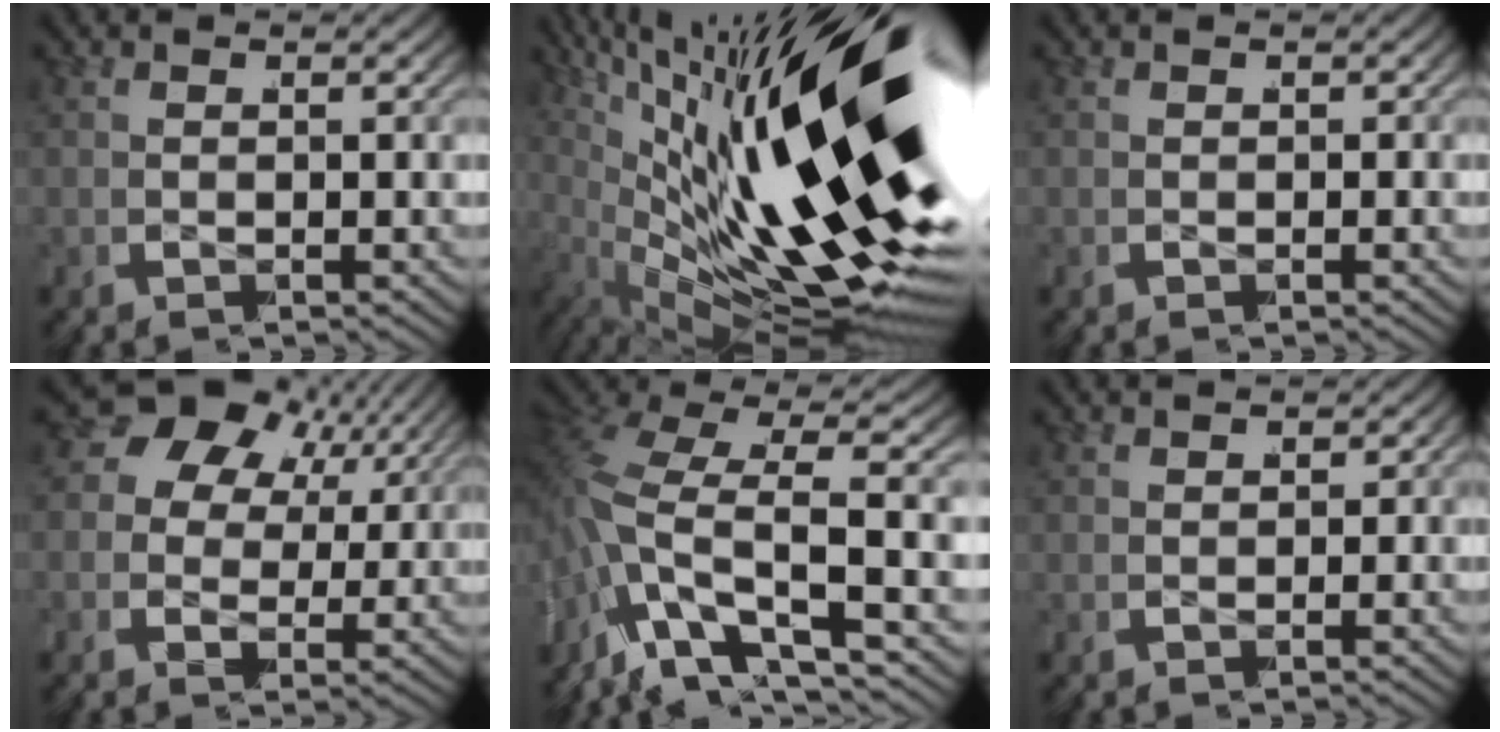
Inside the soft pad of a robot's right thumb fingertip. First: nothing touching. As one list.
[{"total": 22.3, "force": [-0.8, 10.4, 19.7], "torque": [-0.306, -0.029, 0.014]}, {"total": 0.5, "force": [-0.2, 0.4, 0.3], "torque": [-0.008, -0.003, -0.001]}, {"total": 10.3, "force": [2.0, 7.4, 6.8], "torque": [-0.132, -0.001, 0.024]}, {"total": 8.3, "force": [-1.5, 5.4, 6.0], "torque": [-0.179, -0.019, -0.019]}, {"total": 1.4, "force": [-0.3, 1.1, 0.8], "torque": [-0.011, -0.007, -0.004]}]